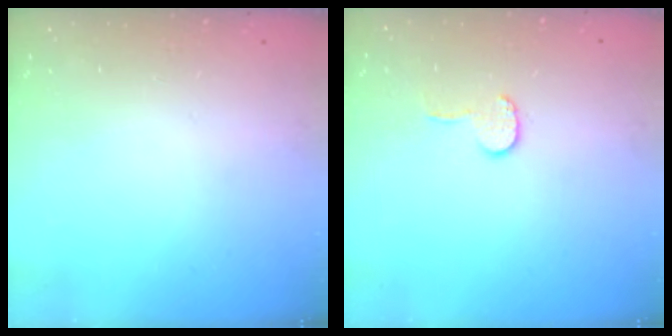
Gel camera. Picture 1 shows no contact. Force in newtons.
{"total": 6.4, "press": 6.4, "slide": 0.6}